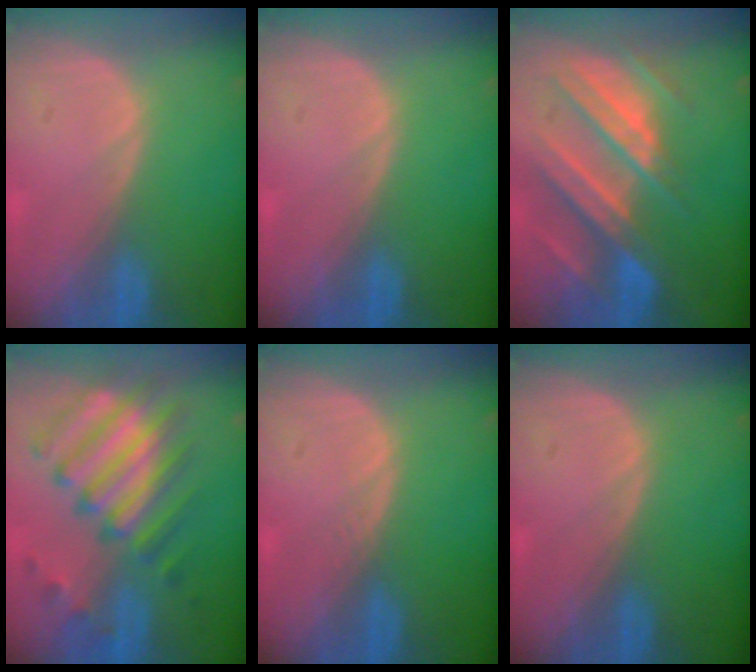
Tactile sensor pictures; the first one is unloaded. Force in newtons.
{"total": 0.0}
{"total": 10.5, "press": 9.3, "slide": 4.9}
{"total": 10.2, "press": 9.9, "slide": 2.6}
{"total": 0.6, "press": 0.6, "slide": 0.0}
{"total": 0.0}